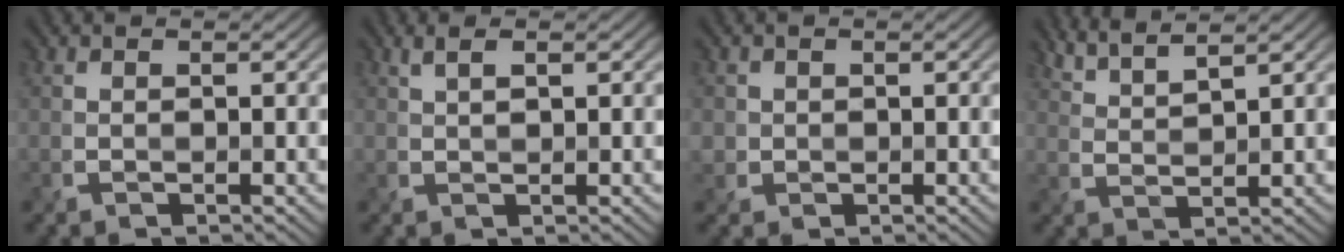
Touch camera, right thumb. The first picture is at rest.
{"total": 1.6, "force": [0.8, 0.4, 1.3], "torque": [-0.034, 0.002, 0.017]}
{"total": 1.6, "force": [0.2, 1.6, 0.0], "torque": [-0.002, -0.006, 0.003]}
{"total": 4.2, "force": [3.5, 0.5, 2.2], "torque": [-0.038, 0.004, 0.067]}